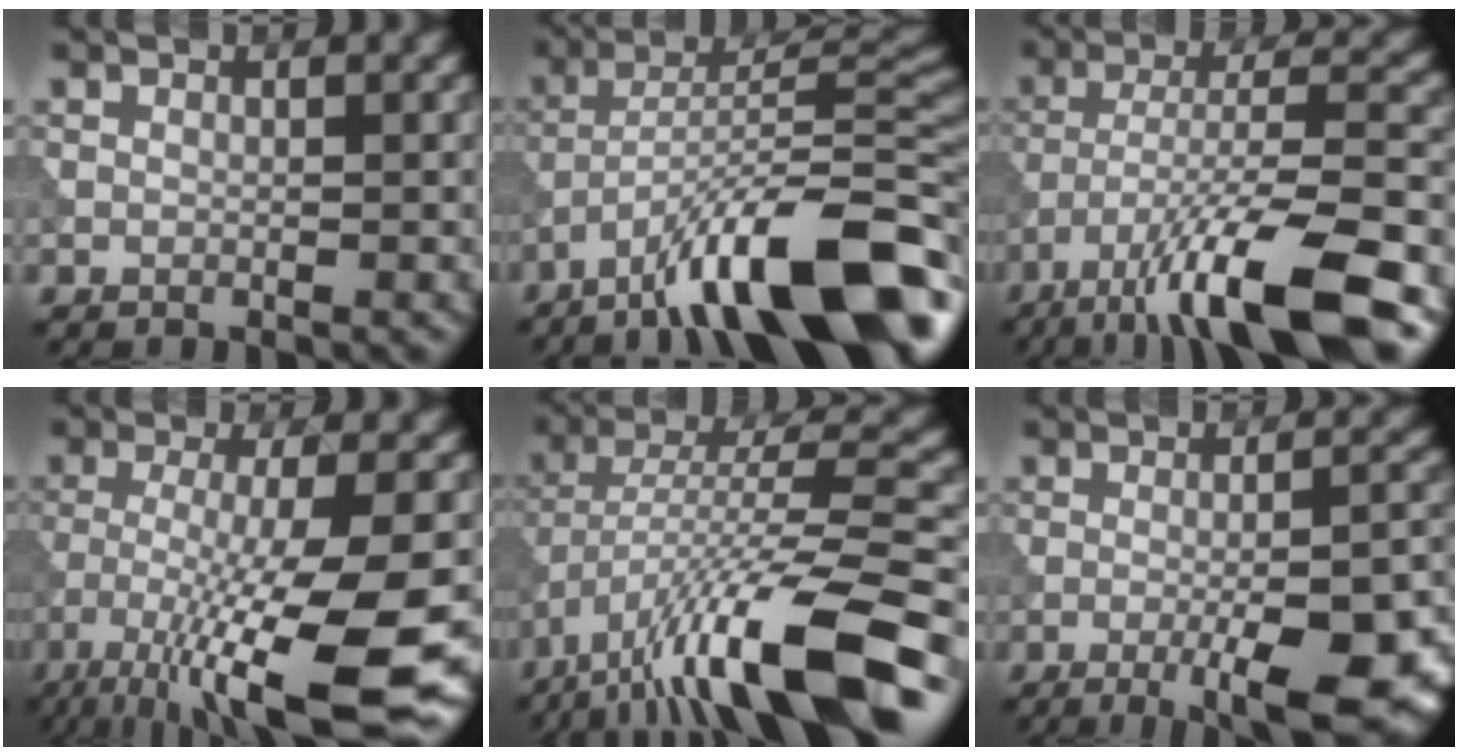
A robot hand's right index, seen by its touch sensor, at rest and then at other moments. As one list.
[{"total": 14.2, "force": [-9.1, 3.6, 10.4], "torque": [-0.159, 0.011, -0.160]}, {"total": 11.9, "force": [-7.4, 2.3, 9.1], "torque": [-0.154, 0.005, -0.127]}, {"total": 12.3, "force": [-6.3, 2.4, 10.3], "torque": [-0.179, -0.022, -0.104]}, {"total": 13.5, "force": [-7.6, 3.1, 10.7], "torque": [-0.185, 0.015, -0.128]}, {"total": 11.0, "force": [-4.4, 3.3, 9.6], "torque": [-0.122, 0.000, -0.054]}]